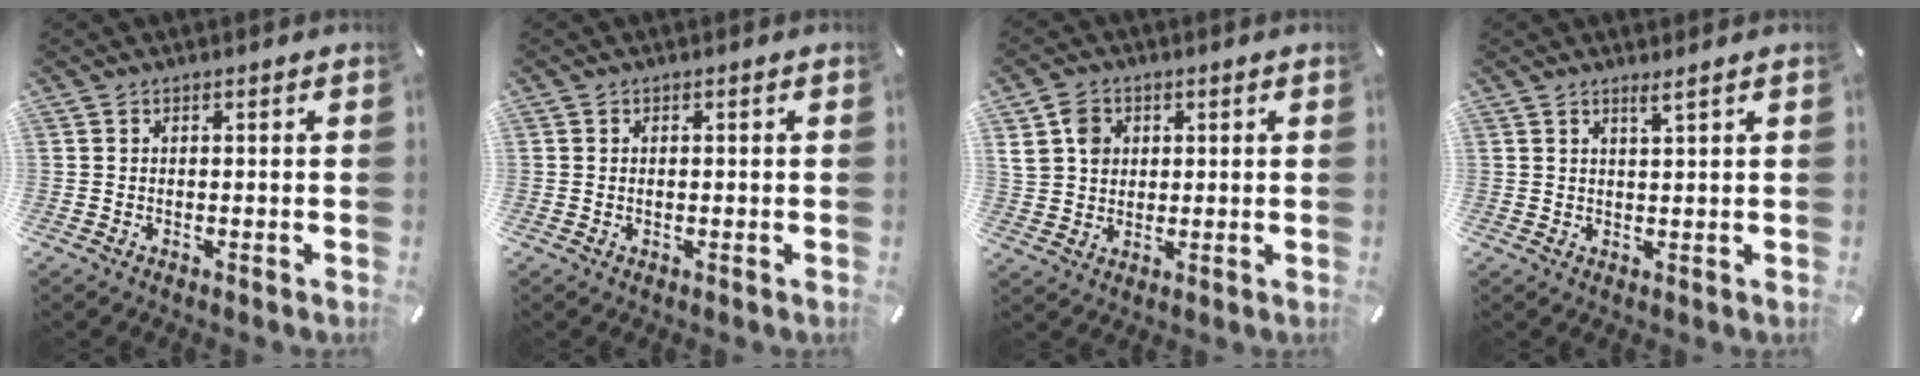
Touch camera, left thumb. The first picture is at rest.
{"total": 0.9, "force": [-0.1, 0.5, 0.7], "torque": [-0.014, 0.001, -0.002]}
{"total": 6.4, "force": [1.7, 5.6, 2.6], "torque": [-0.063, 0.010, 0.033]}
{"total": 2.2, "force": [1.7, -0.1, 1.4], "torque": [-0.030, -0.003, 0.031]}